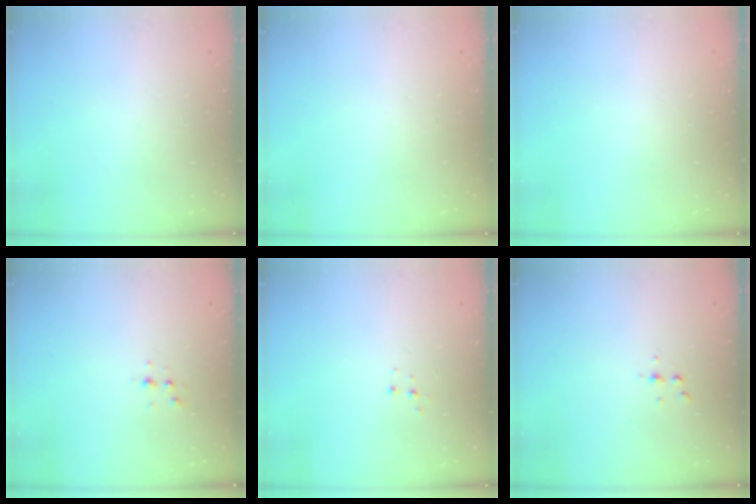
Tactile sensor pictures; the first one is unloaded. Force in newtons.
{"total": 0.0}
{"total": 0.0}
{"total": 3.7, "press": 3.2, "slide": 1.7}
{"total": 4.2, "press": 4.2, "slide": 0.5}
{"total": 2.5, "press": 2.4, "slide": 0.2}